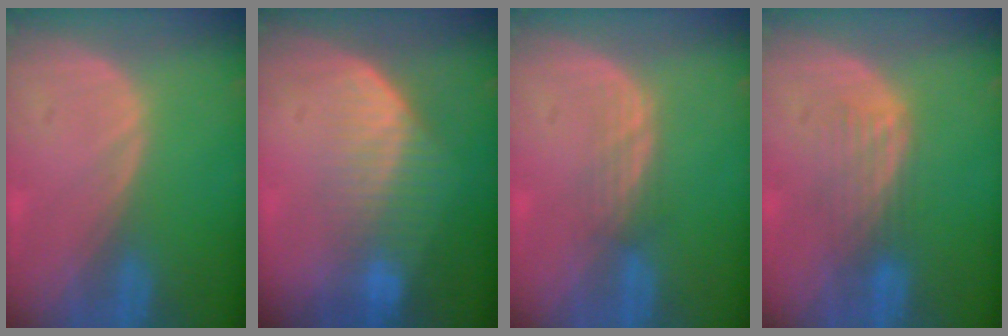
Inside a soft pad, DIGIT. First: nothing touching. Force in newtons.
{"total": 7.2, "press": 6.1, "slide": 3.8}
{"total": 2.5, "press": 2.3, "slide": 0.9}
{"total": 4.3, "press": 3.6, "slide": 2.4}